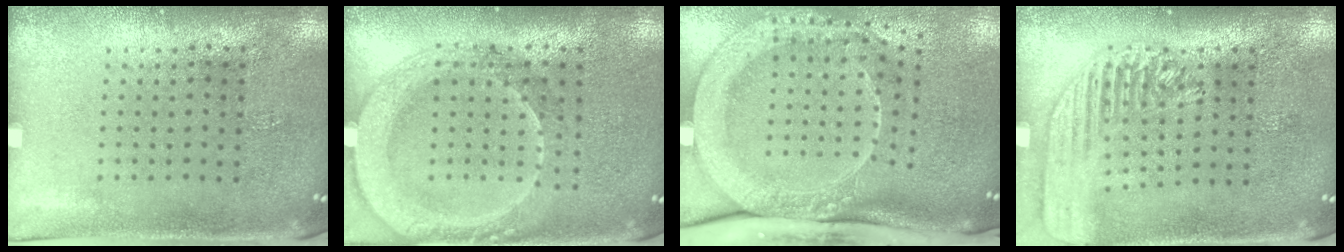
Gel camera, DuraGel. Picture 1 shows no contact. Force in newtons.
{"total": 2.0, "press": 1.9, "slide": 0.8}
{"total": 3.3, "press": 2.3, "slide": 2.3}
{"total": 1.8, "press": 1.7, "slide": 0.7}